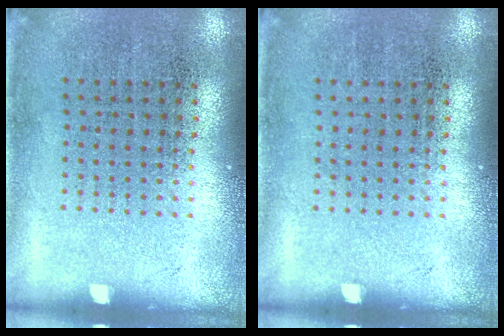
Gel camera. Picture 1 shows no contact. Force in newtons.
{"total": 0.0}